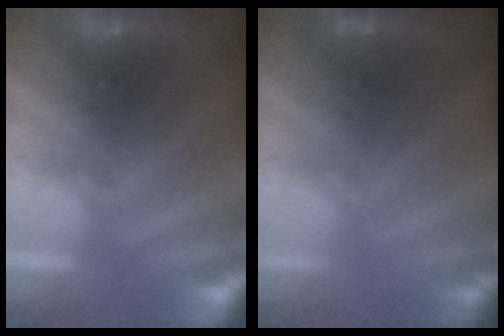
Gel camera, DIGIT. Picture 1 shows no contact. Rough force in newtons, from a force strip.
{"total": 1.4}